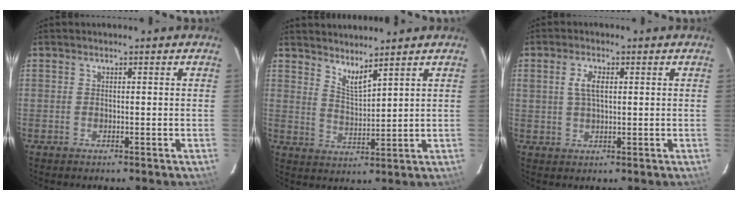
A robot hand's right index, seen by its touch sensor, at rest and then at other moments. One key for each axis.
{"total": 4.5, "fx": 4.0, "fy": 0.3, "fz": 2.2, "tx": -0.040, "ty": -0.009, "tz": 0.071}
{"total": 3.9, "fx": 1.0, "fy": 1.9, "fz": 3.3, "tx": -0.064, "ty": 0.006, "tz": 0.021}